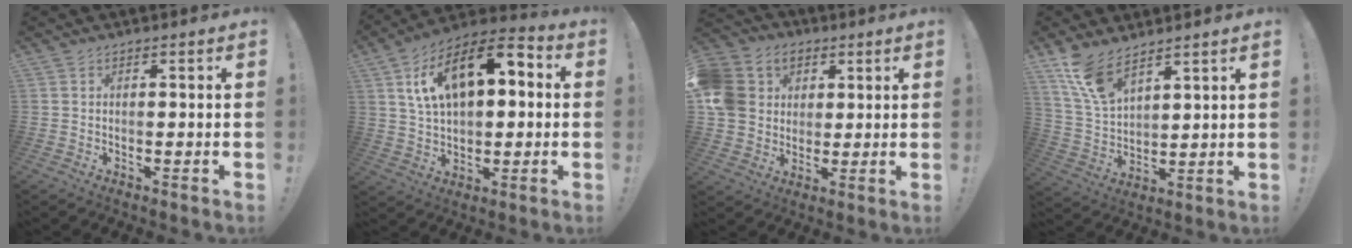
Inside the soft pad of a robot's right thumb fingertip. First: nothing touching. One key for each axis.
{"total": 17.1, "fx": 6.1, "fy": 9.9, "fz": 12.5, "tx": -0.207, "ty": -0.019, "tz": 0.107}
{"total": 12.9, "fx": 2.9, "fy": 11.5, "fz": 5.1, "tx": -0.084, "ty": -0.001, "tz": 0.063}
{"total": 10.6, "fx": 8.2, "fy": 4.1, "fz": 5.4, "tx": -0.105, "ty": -0.047, "tz": 0.159}